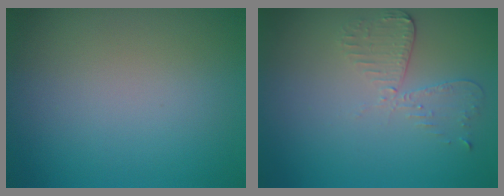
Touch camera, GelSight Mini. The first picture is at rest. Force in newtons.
{"total": 2.7, "press": 2.4, "slide": 1.2}